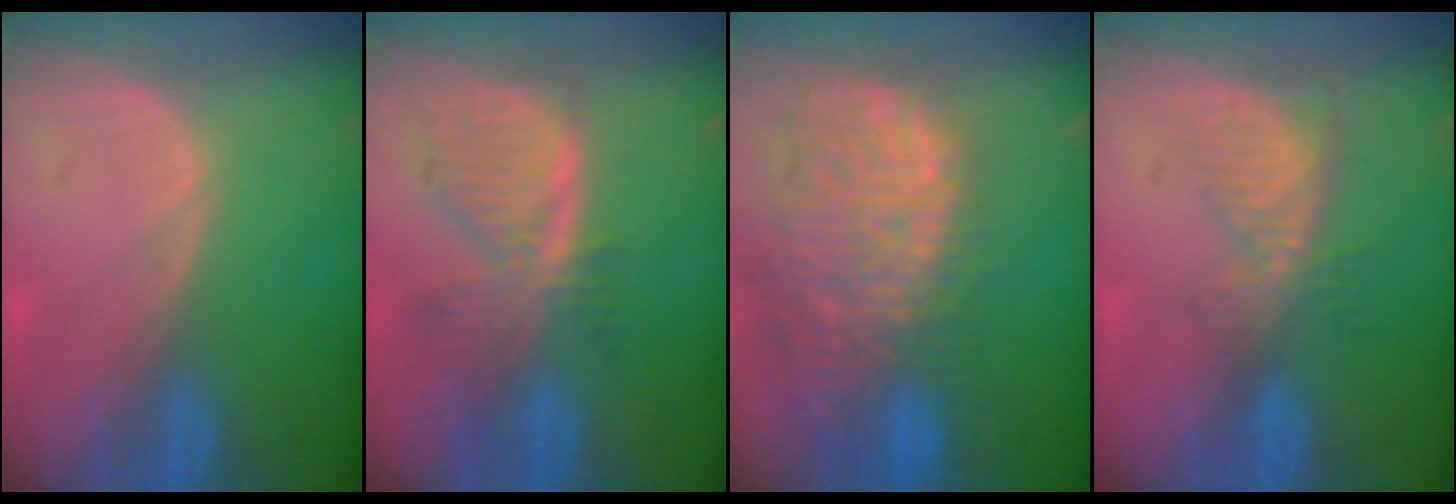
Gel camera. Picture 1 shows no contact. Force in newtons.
{"total": 8.1, "press": 7.0, "slide": 4.0}
{"total": 14.4, "press": 11.9, "slide": 8.2}
{"total": 5.3, "press": 4.7, "slide": 2.5}